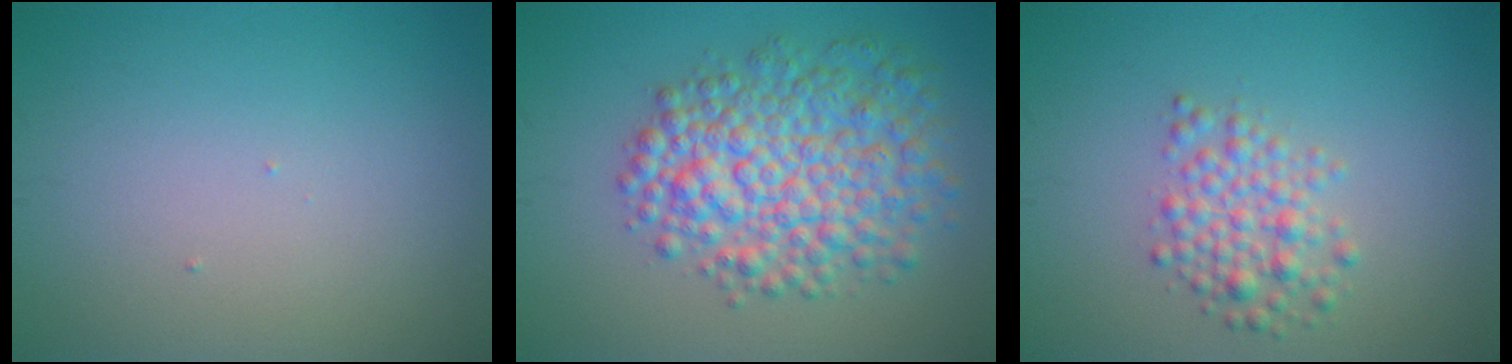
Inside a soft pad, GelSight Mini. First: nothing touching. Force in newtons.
{"total": 7.9, "press": 7.9, "slide": 0.2}
{"total": 3.0, "press": 3.0, "slide": 0.2}